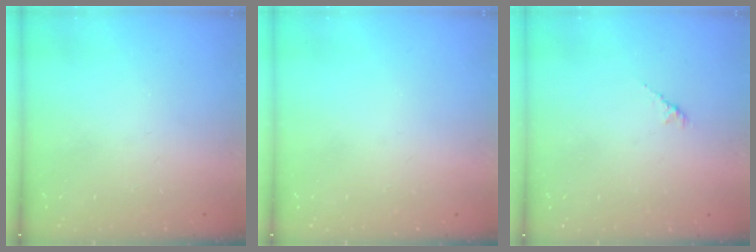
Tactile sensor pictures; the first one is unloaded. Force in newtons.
{"total": 0.0}
{"total": 1.5, "press": 1.4, "slide": 0.5}